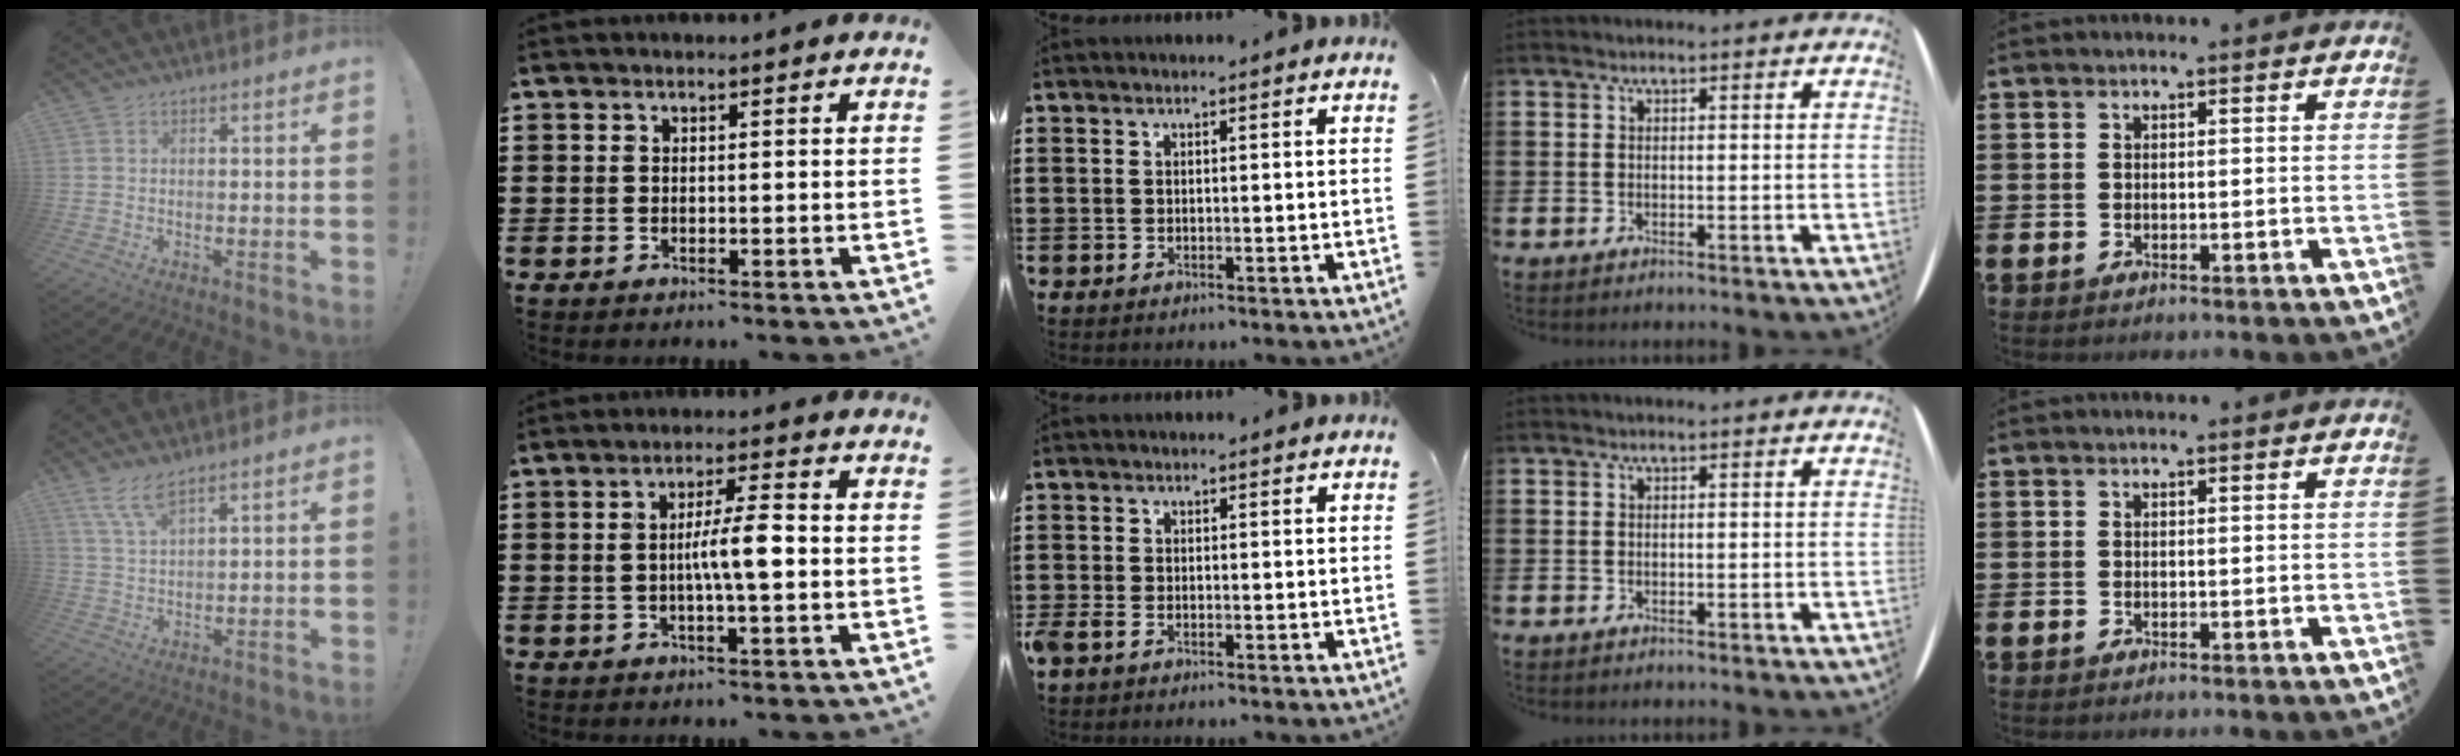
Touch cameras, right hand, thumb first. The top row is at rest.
{"thumb": {"total": 6.6, "force": [4.9, 1.3, 4.1], "torque": [-0.081, -0.021, 0.090]}, "index": {"total": 5.9, "force": [-0.4, 0.8, 5.8], "torque": [-0.103, 0.003, -0.012]}, "middle": {"total": 1.3, "force": [-0.8, 0.5, 0.8], "torque": [-0.031, -0.006, -0.021]}}